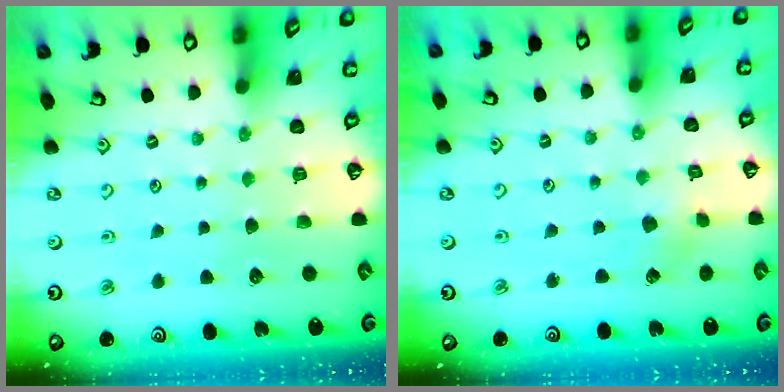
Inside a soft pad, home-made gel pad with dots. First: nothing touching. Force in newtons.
{"total": 2.4, "press": 2.2, "slide": 0.9}